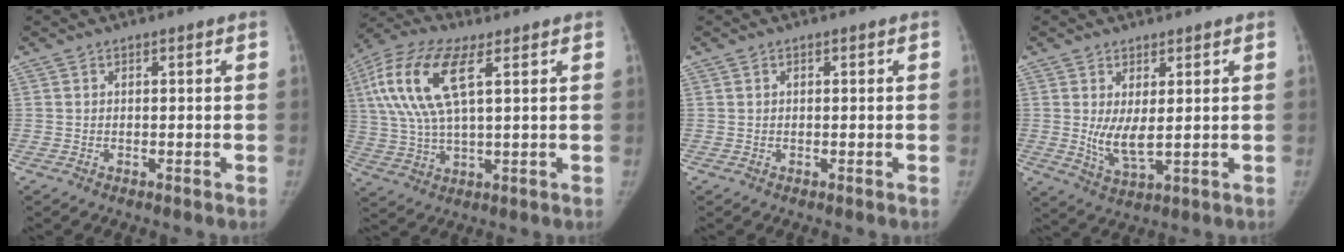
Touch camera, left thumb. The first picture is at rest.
{"total": 15.2, "force": [5.1, 5.8, 13.1], "torque": [-0.295, 0.010, 0.095]}
{"total": 0.0}
{"total": 5.5, "force": [0.7, 2.0, 5.1], "torque": [-0.097, -0.023, 0.022]}